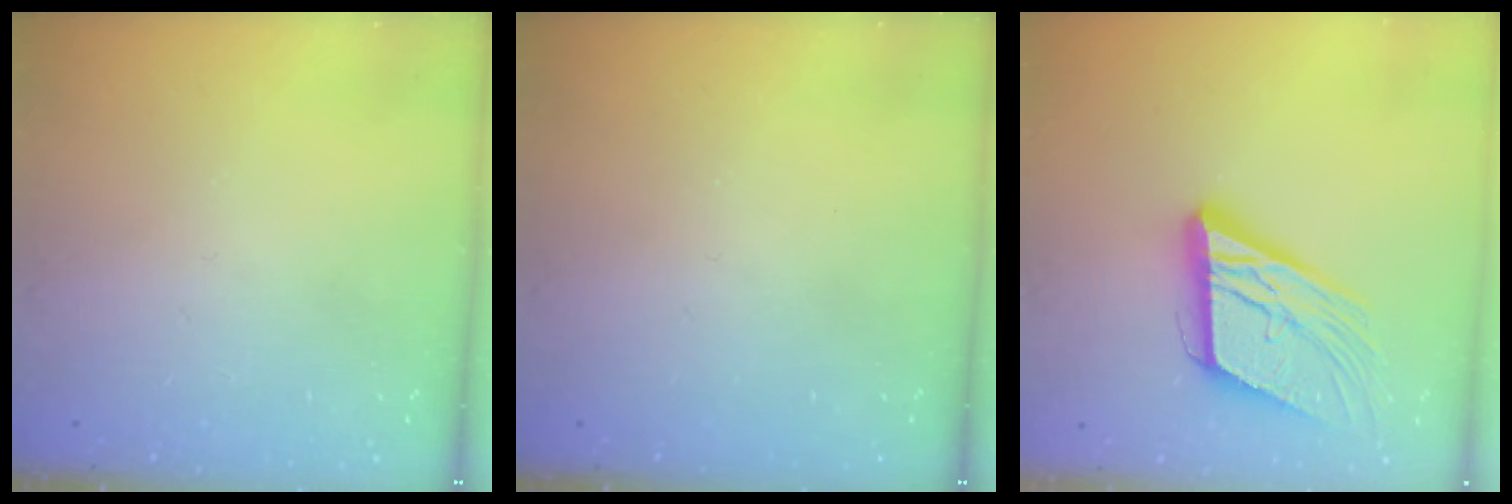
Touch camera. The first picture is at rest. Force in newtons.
{"total": 0.0}
{"total": 16.9, "press": 16.5, "slide": 3.6}